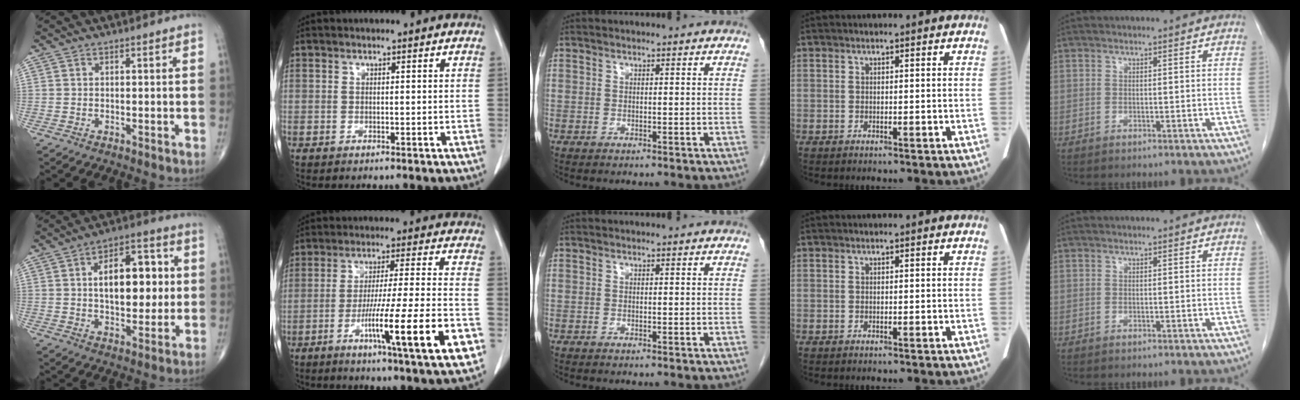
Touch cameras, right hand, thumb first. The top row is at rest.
{"thumb": {"total": 14.9, "force": [1.9, 8.2, 12.4], "torque": [-0.148, 0.012, 0.028]}, "index": {"total": 17.4, "force": [-6.9, -0.1, 15.9], "torque": [-0.237, -0.018, -0.106]}}